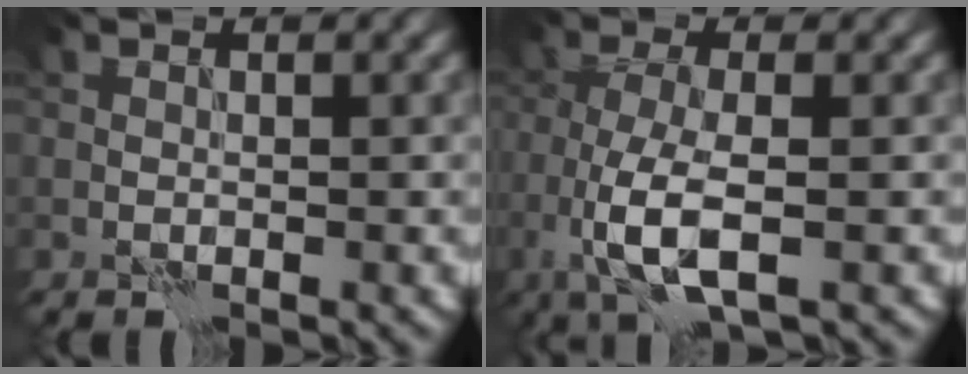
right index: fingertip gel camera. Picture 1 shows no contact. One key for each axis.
{"total": 5.5, "fx": -1.2, "fy": 1.8, "fz": 5.0, "tx": -0.105, "ty": -0.004, "tz": -0.023}